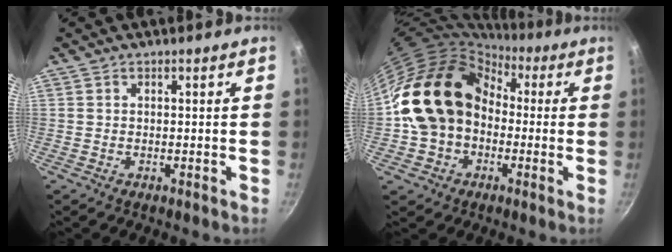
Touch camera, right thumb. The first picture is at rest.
{"total": 18.8, "force": [0.1, 14.9, 11.6], "torque": [-0.185, 0.059, -0.004]}